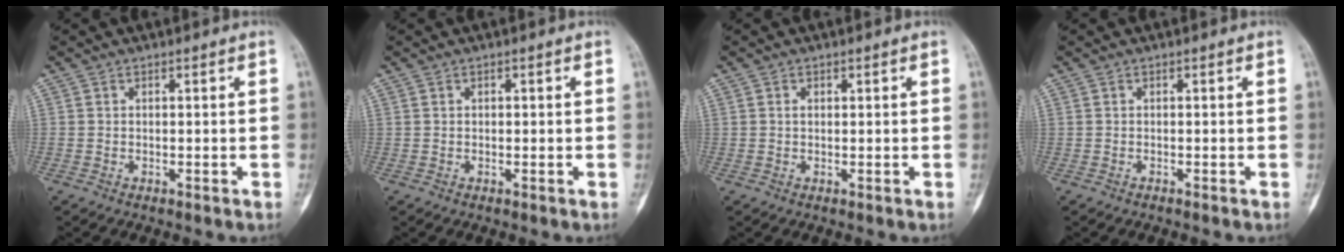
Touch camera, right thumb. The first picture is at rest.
{"total": 0.0}
{"total": 0.8, "force": [0.3, 0.6, 0.5], "torque": [-0.006, 0.003, 0.005]}
{"total": 0.0}